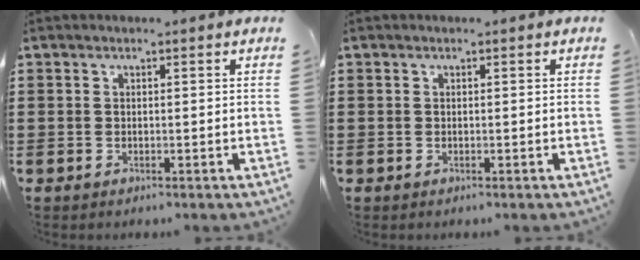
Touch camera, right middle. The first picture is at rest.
{"total": 0.0}